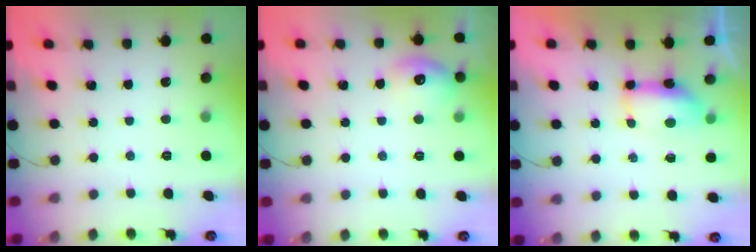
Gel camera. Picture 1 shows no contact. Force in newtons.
{"total": 9.9, "press": 9.8, "slide": 1.3}
{"total": 7.4, "press": 7.0, "slide": 2.3}